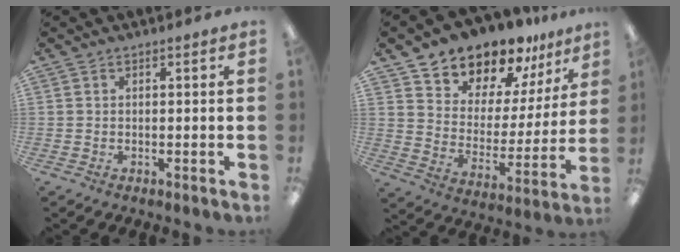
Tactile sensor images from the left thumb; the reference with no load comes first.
{"total": 13.2, "force": [12.1, 5.1, 1.1], "torque": [-0.038, -0.114, 0.224]}